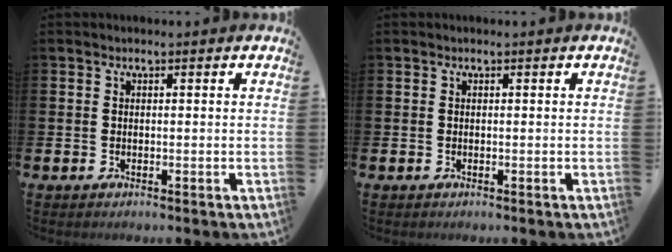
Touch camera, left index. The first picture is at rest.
{"total": 0.0}